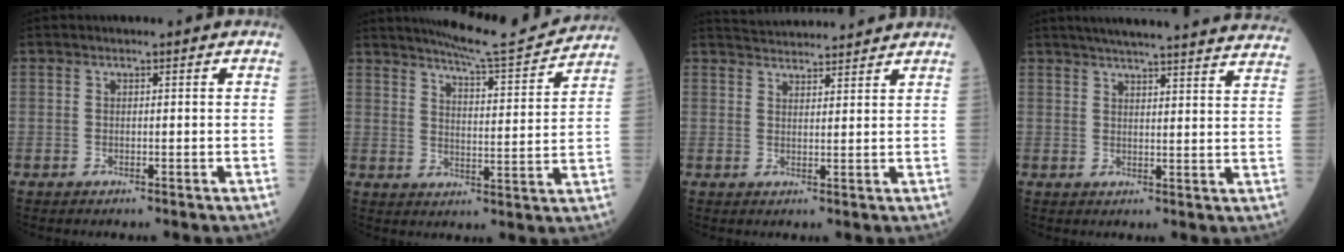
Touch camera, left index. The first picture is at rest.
{"total": 12.6, "force": [12.0, -0.2, 3.8], "torque": [-0.060, -0.009, 0.165]}
{"total": 9.2, "force": [9.0, 0.5, 1.9], "torque": [-0.032, 0.028, 0.128]}
{"total": 27.5, "force": [25.5, 0.9, 10.2], "torque": [-0.150, -0.041, 0.301]}